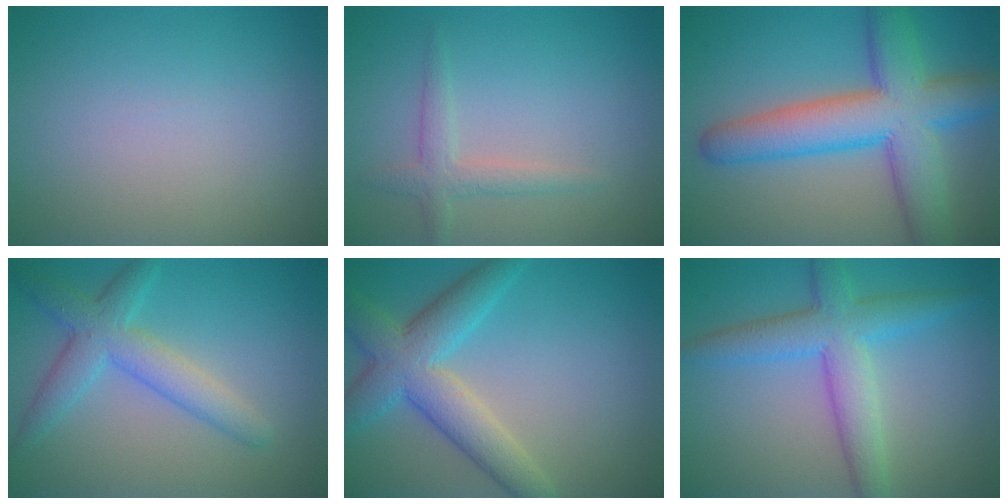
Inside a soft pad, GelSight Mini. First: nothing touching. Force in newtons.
{"total": 2.1, "press": 2.1, "slide": 0.1}
{"total": 9.5, "press": 9.5, "slide": 0.3}
{"total": 4.3, "press": 4.3, "slide": 0.2}
{"total": 6.3, "press": 6.3, "slide": 0.4}
{"total": 5.5, "press": 5.5, "slide": 0.1}